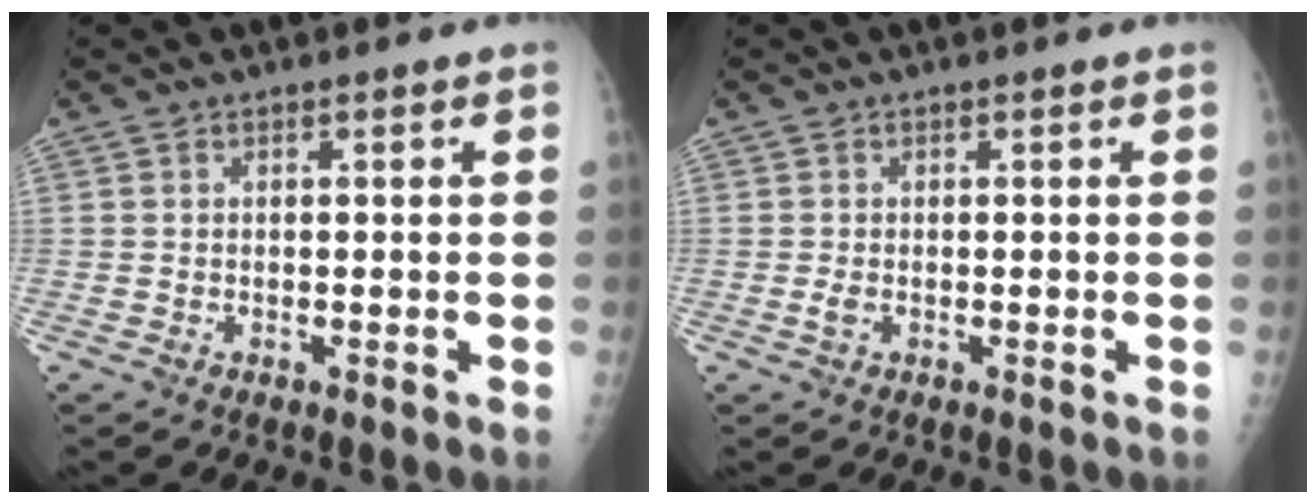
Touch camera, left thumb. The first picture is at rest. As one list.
[{"total": 1.4, "force": [-0.1, 0.8, 1.1], "torque": [-0.026, -0.003, -0.006]}]